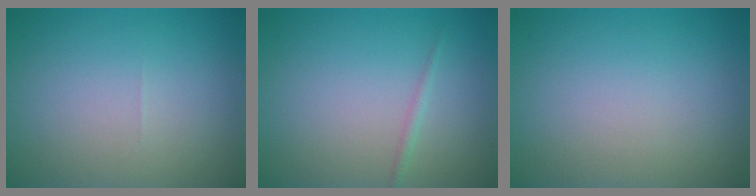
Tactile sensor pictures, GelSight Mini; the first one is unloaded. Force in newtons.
{"total": 0.7, "press": 0.7, "slide": 0.0}
{"total": 0.0}